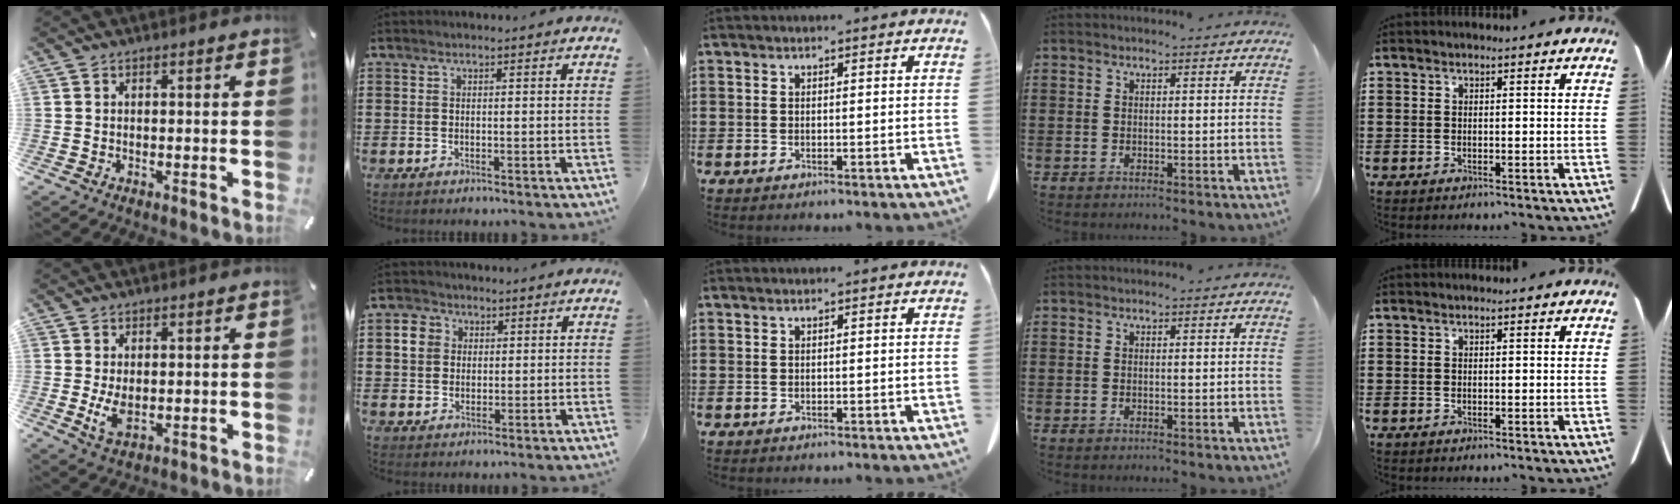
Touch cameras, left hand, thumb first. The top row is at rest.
{"thumb": {"total": 4.7, "force": [-0.2, 2.8, 3.7], "torque": [-0.087, -0.012, -0.007]}, "index": {"total": 4.1, "force": [1.2, 3.8, 1.0], "torque": [-0.031, 0.011, 0.019]}}